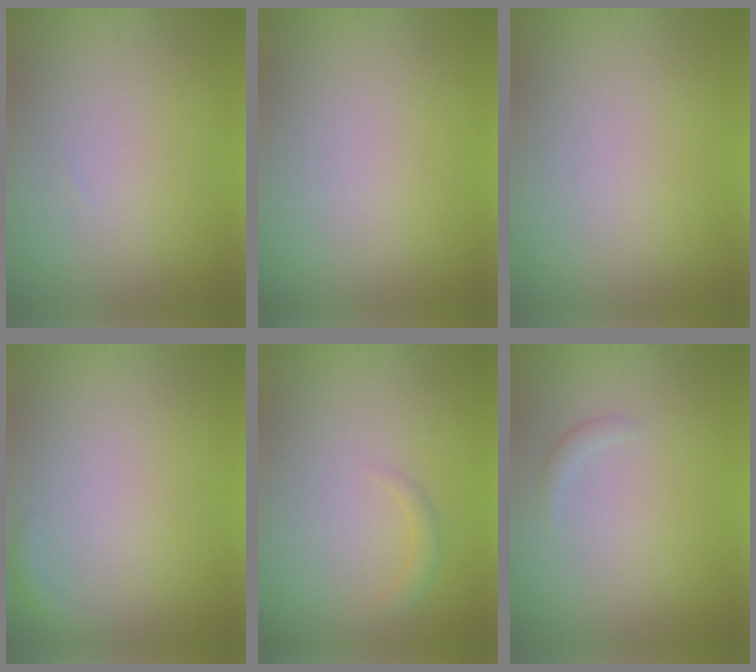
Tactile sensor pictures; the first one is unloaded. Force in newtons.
{"total": 0.0}
{"total": 0.0}
{"total": 0.9, "press": 0.9, "slide": 0.1}
{"total": 1.0, "press": 1.0, "slide": 0.1}
{"total": 0.8, "press": 0.8, "slide": 0.1}